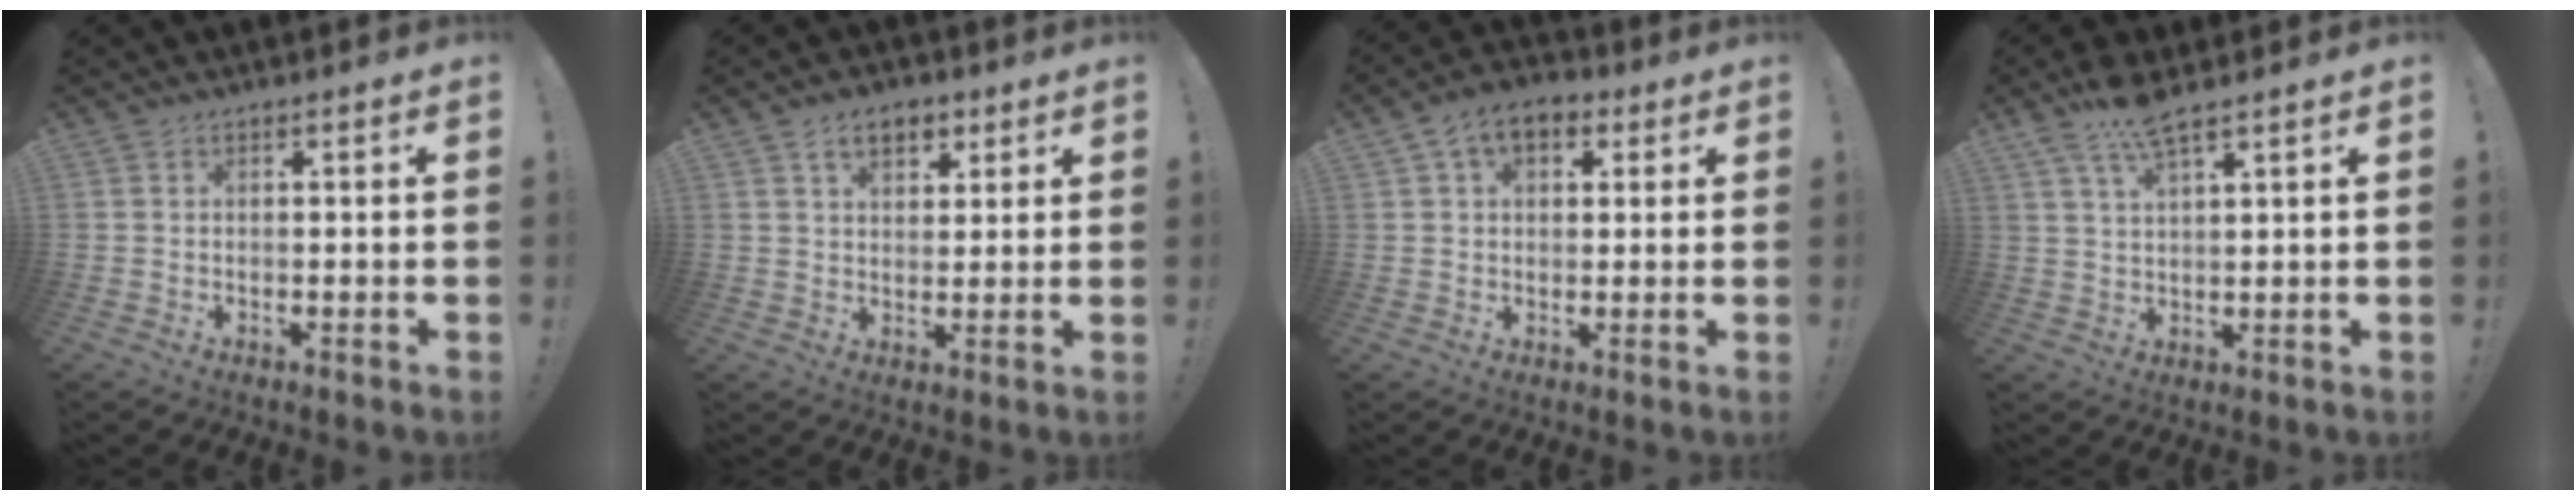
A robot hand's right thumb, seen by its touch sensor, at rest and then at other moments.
{"total": 7.6, "force": [3.9, 4.9, 4.3], "torque": [-0.051, -0.008, 0.068]}
{"total": 8.2, "force": [3.3, 5.3, 5.2], "torque": [-0.079, 0.001, 0.063]}
{"total": 7.4, "force": [5.6, 1.3, 4.5], "torque": [-0.084, -0.026, 0.100]}